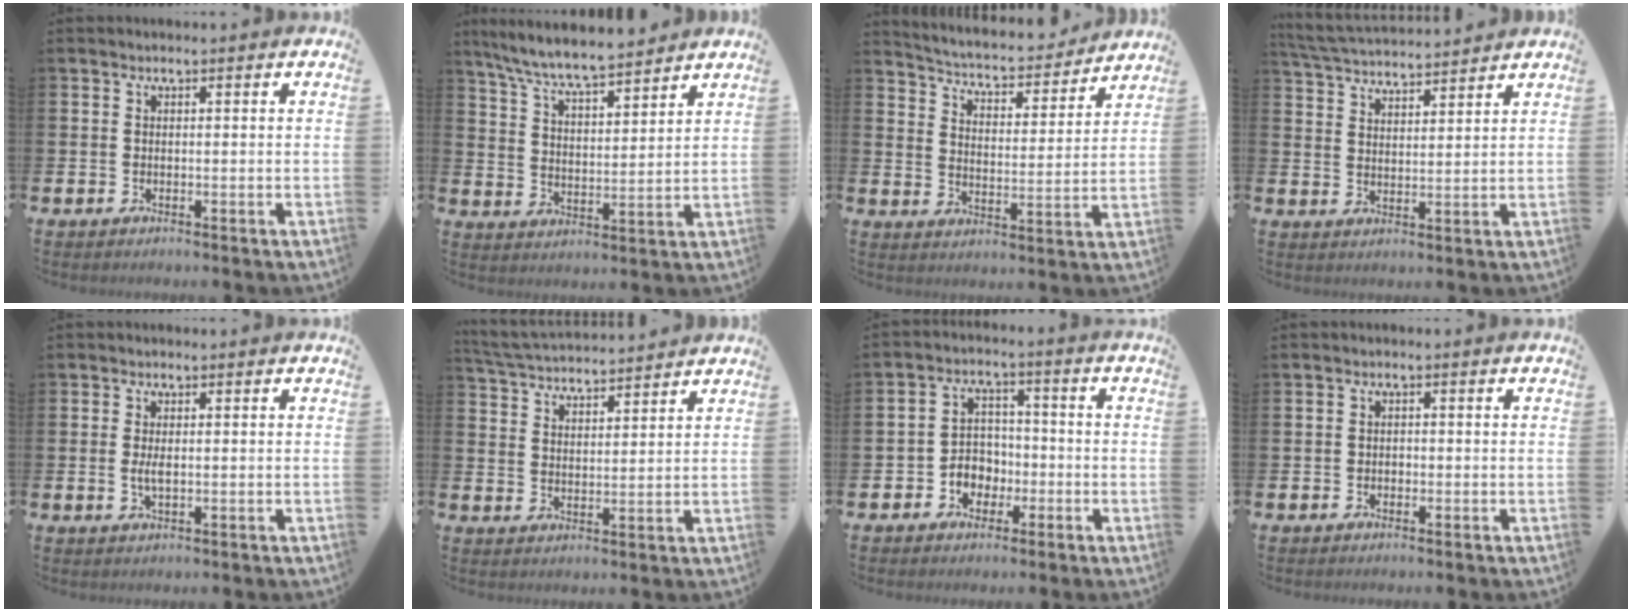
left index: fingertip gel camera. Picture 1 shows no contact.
{"total": 7.4, "force": [7.1, 0.4, 2.2], "torque": [-0.074, -0.041, 0.126]}
{"total": 4.9, "force": [4.7, 1.0, 0.8], "torque": [-0.047, -0.040, 0.076]}
{"total": 5.1, "force": [5.0, 0.4, 0.4], "torque": [-0.030, -0.030, 0.090]}
{"total": 1.9, "force": [0.1, 0.7, 1.7], "torque": [-0.025, -0.002, -0.002]}
{"total": 5.0, "force": [5.0, 0.4, 0.2], "torque": [-0.025, -0.030, 0.089]}
{"total": 3.9, "force": [-1.4, 3.5, 1.2], "torque": [-0.032, 0.004, -0.034]}
{"total": 0.9, "force": [-0.5, 0.8, 0.1], "torque": [-0.003, 0.003, -0.011]}